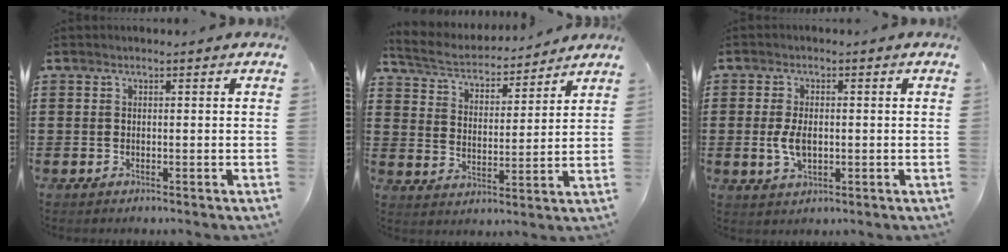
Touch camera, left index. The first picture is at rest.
{"total": 4.5, "force": [4.4, 0.8, 0.9], "torque": [-0.041, -0.028, 0.072]}
{"total": 4.3, "force": [-0.4, 2.3, 3.6], "torque": [-0.082, 0.000, -0.012]}